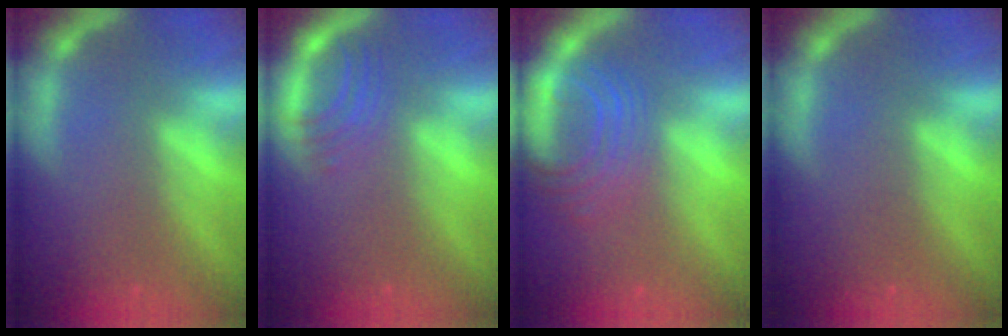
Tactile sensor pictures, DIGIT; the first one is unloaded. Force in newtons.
{"total": 3.4}
{"total": 7.0}
{"total": 0.0}